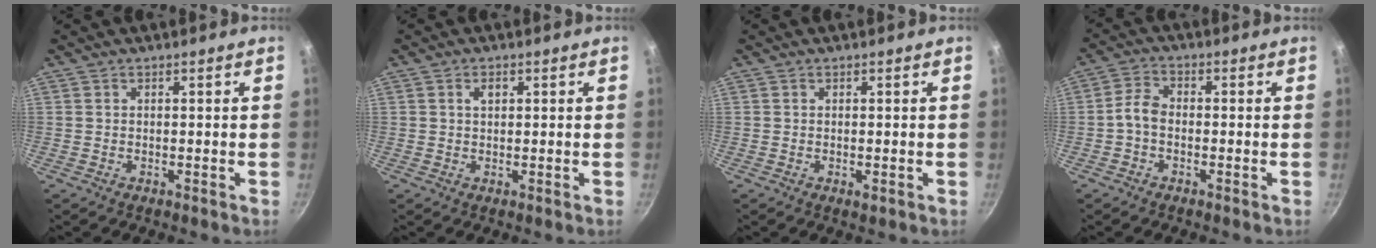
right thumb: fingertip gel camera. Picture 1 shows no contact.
{"total": 1.8, "force": [0.6, 1.1, 1.3], "torque": [-0.014, 0.002, 0.009]}
{"total": 0.9, "force": [-0.3, 0.3, 0.8], "torque": [-0.015, -0.003, -0.004]}
{"total": 3.7, "force": [-1.2, 2.4, 2.6], "torque": [-0.054, 0.023, -0.034]}